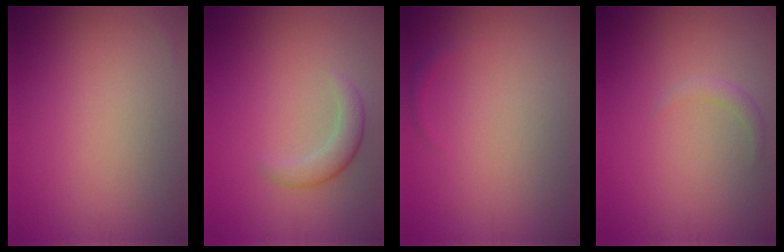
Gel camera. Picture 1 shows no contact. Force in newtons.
{"total": 2.3, "press": 2.3, "slide": 0.2}
{"total": 0.6, "press": 0.6, "slide": 0.1}
{"total": 1.0, "press": 1.0, "slide": 0.0}